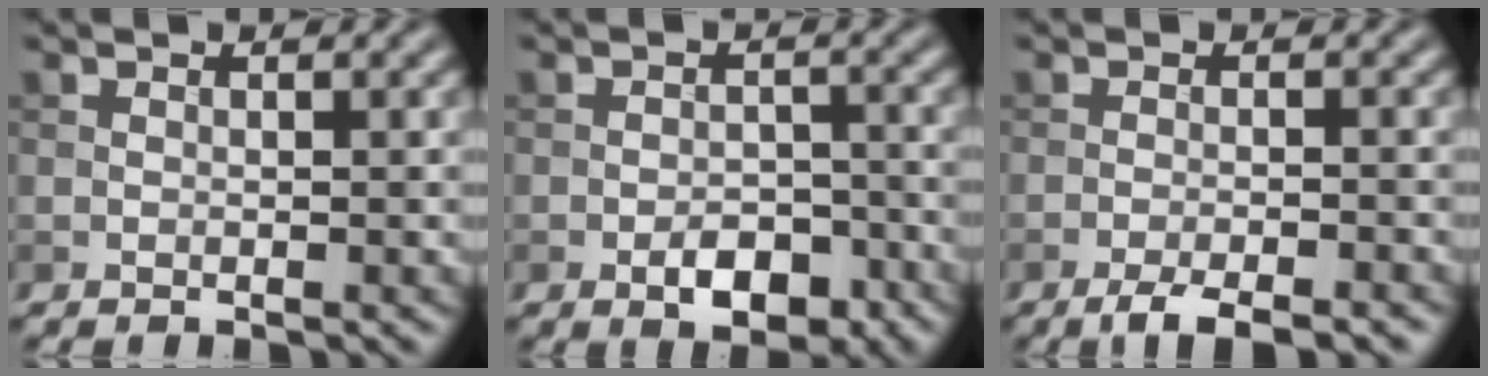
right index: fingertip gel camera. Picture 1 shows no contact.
{"total": 4.0, "force": [-2.1, 2.1, 2.6], "torque": [-0.034, 0.000, -0.032]}
{"total": 3.5, "force": [-2.7, 0.6, 2.2], "torque": [-0.038, -0.001, -0.049]}